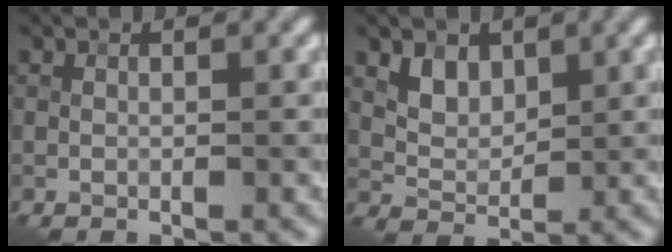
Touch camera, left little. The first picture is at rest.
{"total": 2.6, "force": [1.3, 1.8, 1.4], "torque": [-0.026, -0.007, 0.025]}